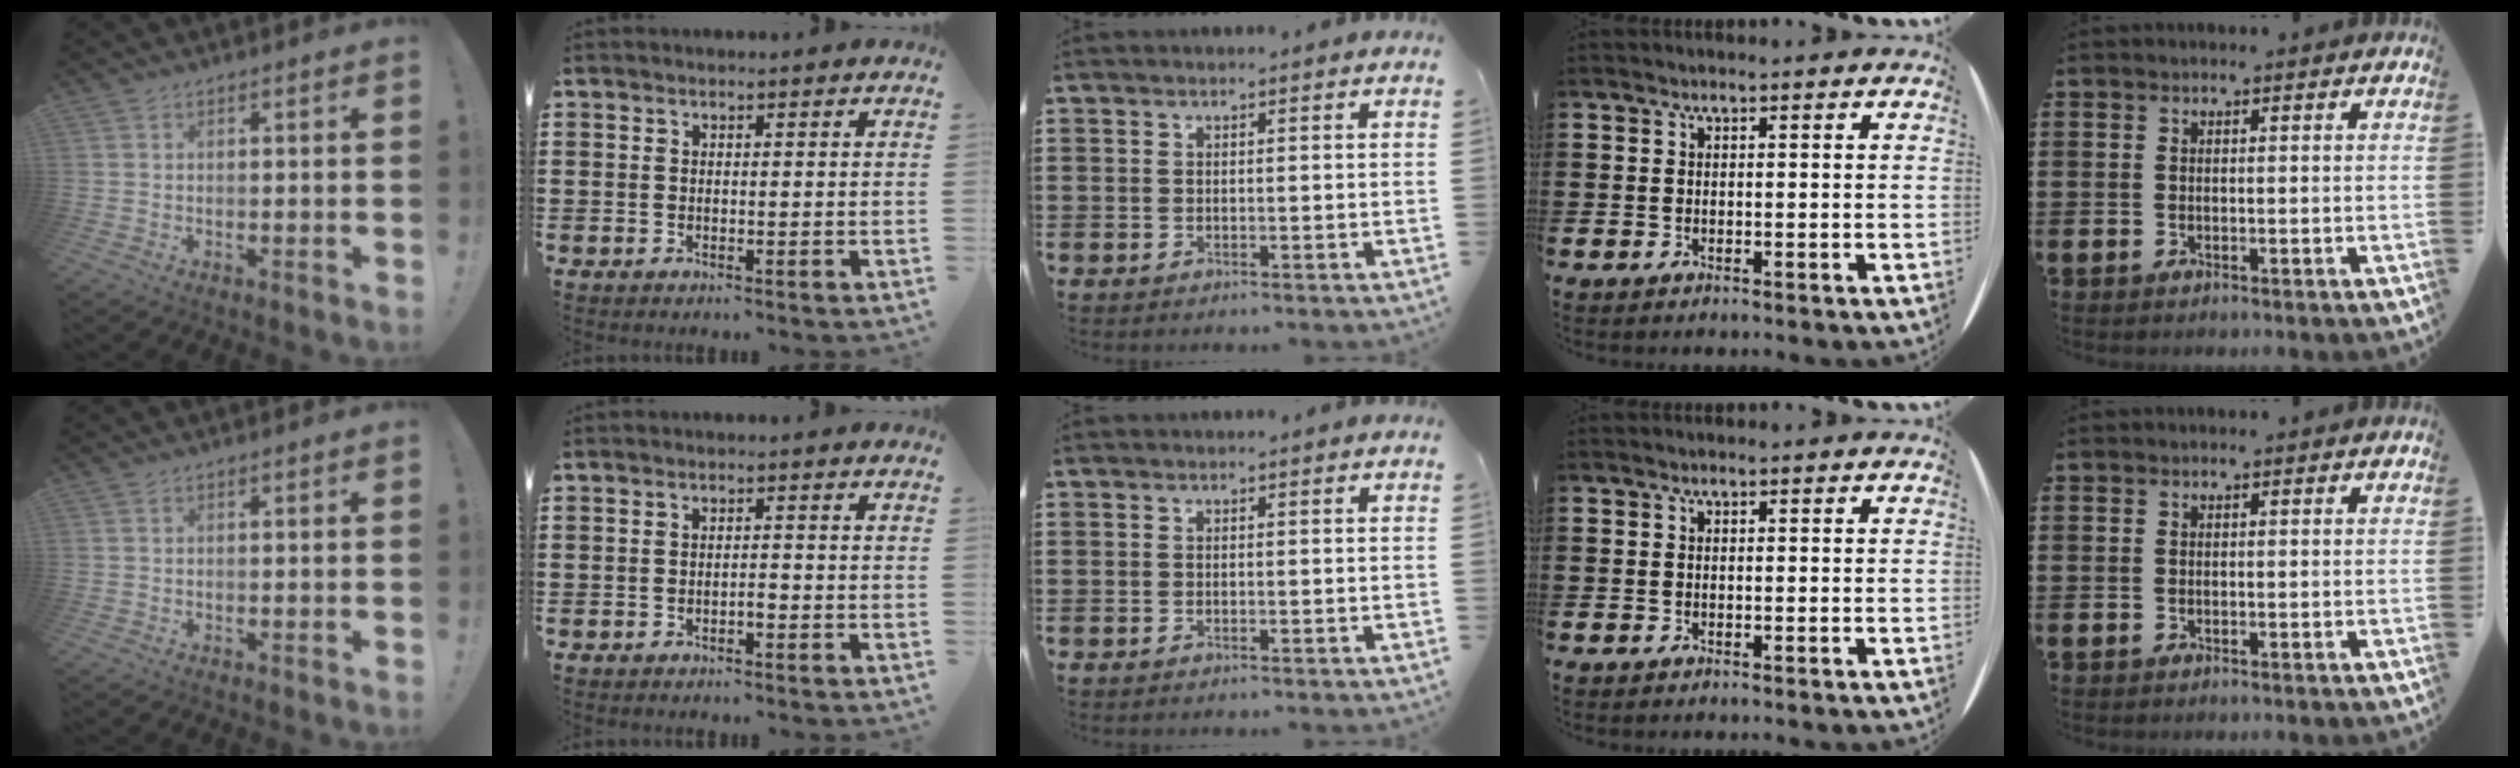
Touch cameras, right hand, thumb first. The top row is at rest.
{"index": {"total": 1.3, "force": [-0.8, 0.3, 1.0], "torque": [-0.021, -0.002, -0.014]}}